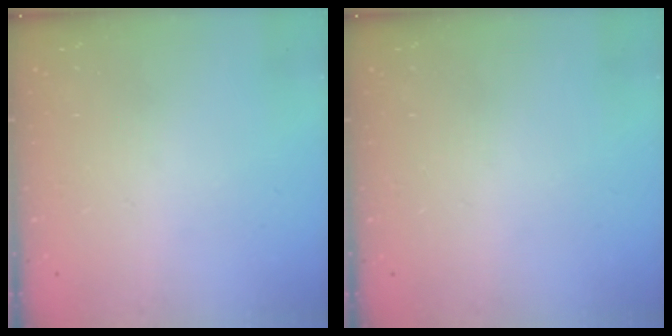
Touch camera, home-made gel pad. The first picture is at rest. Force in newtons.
{"total": 0.0}